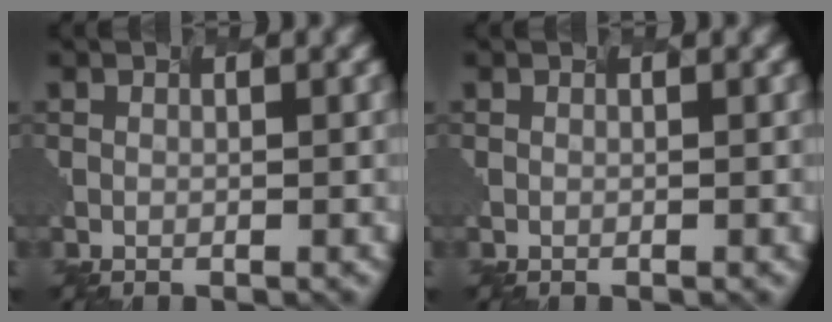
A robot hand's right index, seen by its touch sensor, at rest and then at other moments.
{"total": 0.0}